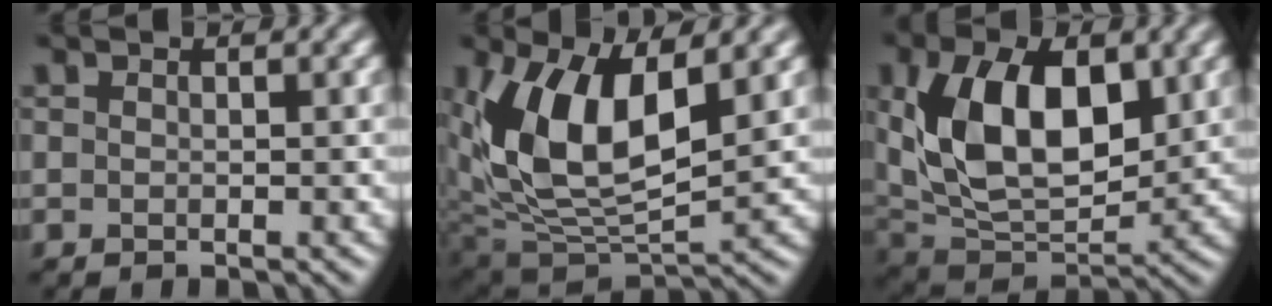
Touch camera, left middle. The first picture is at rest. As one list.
[{"total": 9.9, "force": [3.0, 5.0, 8.0], "torque": [-0.164, -0.013, 0.054]}, {"total": 10.9, "force": [2.6, 6.1, 8.6], "torque": [-0.163, 0.000, 0.045]}]